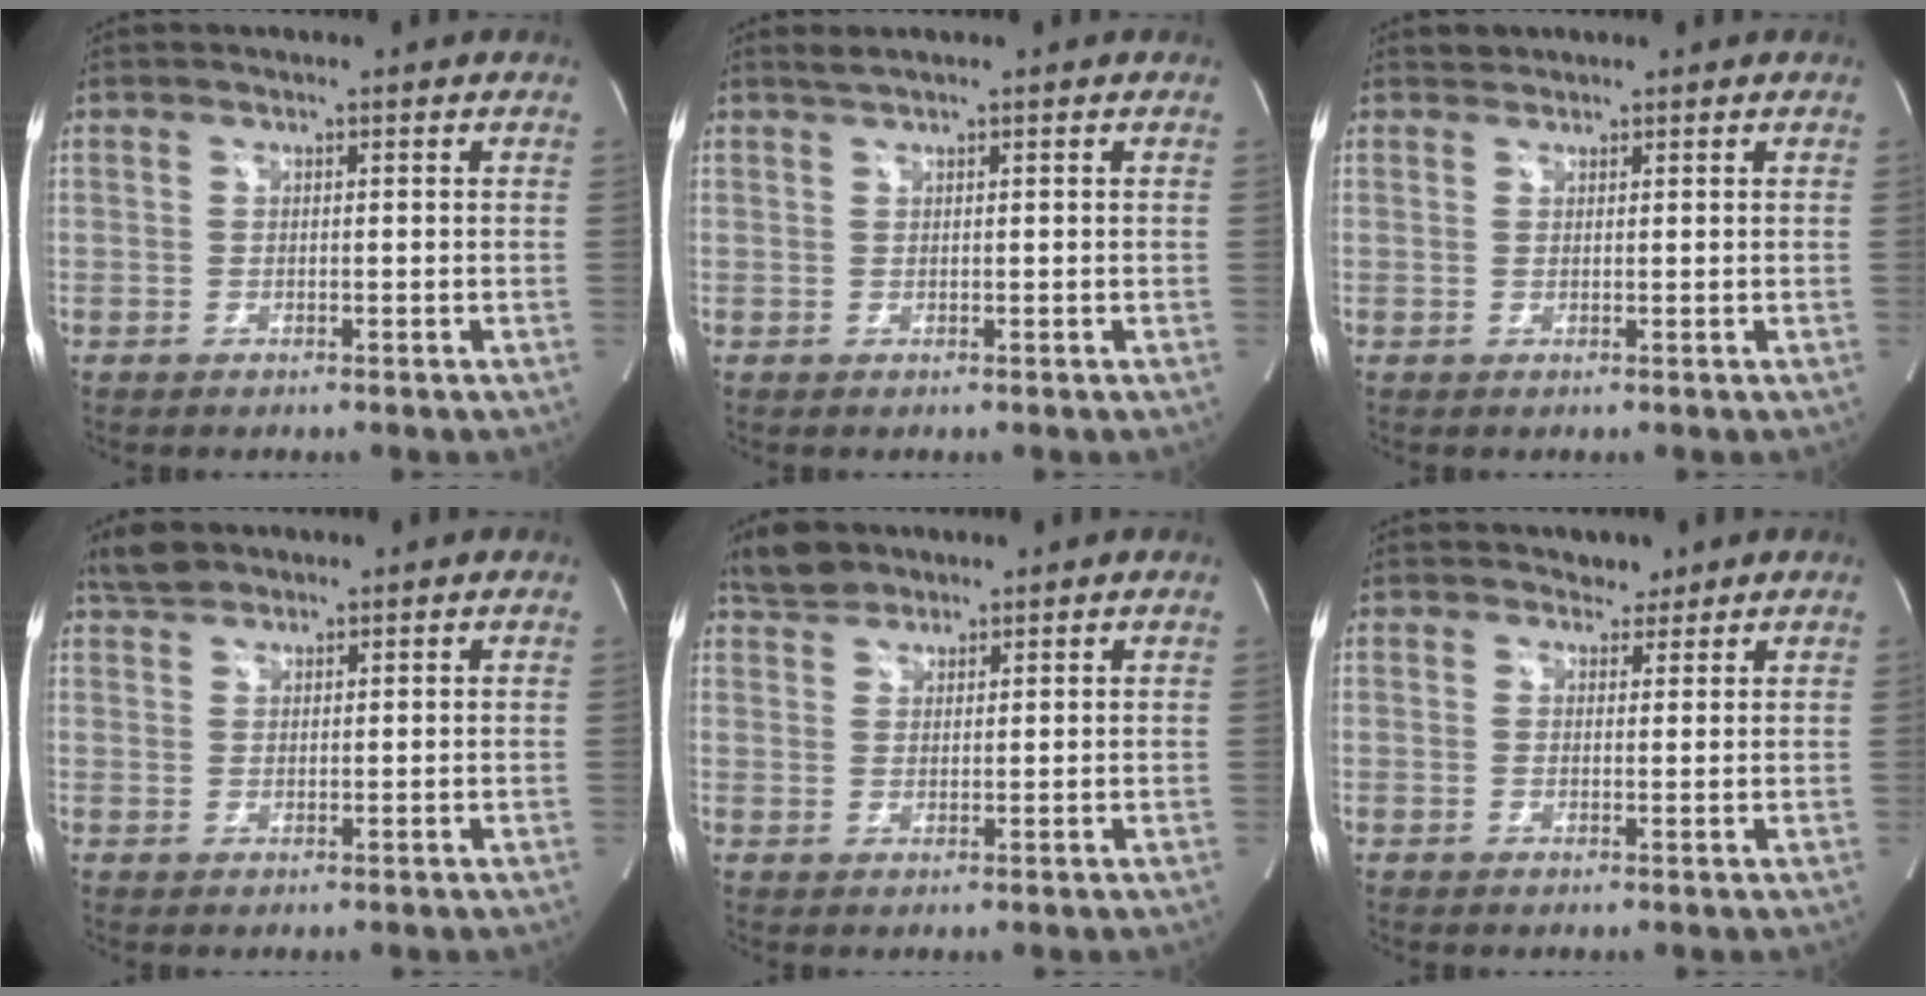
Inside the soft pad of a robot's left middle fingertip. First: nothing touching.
{"total": 0.9, "force": [0.8, -0.2, 0.4], "torque": [-0.013, 0.006, 0.022]}
{"total": 0.9, "force": [0.8, 0.4, -0.2], "torque": [0.000, 0.006, 0.013]}
{"total": 3.1, "force": [2.7, 1.3, 0.7], "torque": [-0.021, 0.012, 0.051]}
{"total": 4.0, "force": [3.5, 1.8, 0.7], "torque": [-0.019, 0.016, 0.066]}
{"total": 2.1, "force": [1.8, 1.1, 0.1], "torque": [0.000, 0.000, 0.024]}